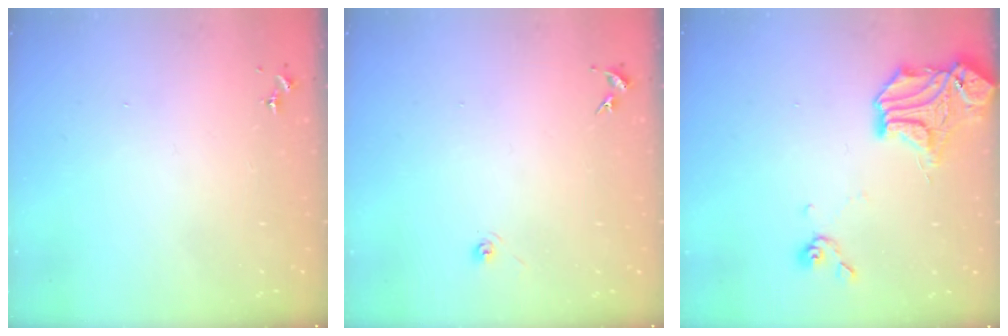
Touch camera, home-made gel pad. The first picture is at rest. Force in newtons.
{"total": 3.2, "press": 2.7, "slide": 1.7}
{"total": 15.6, "press": 15.4, "slide": 2.2}